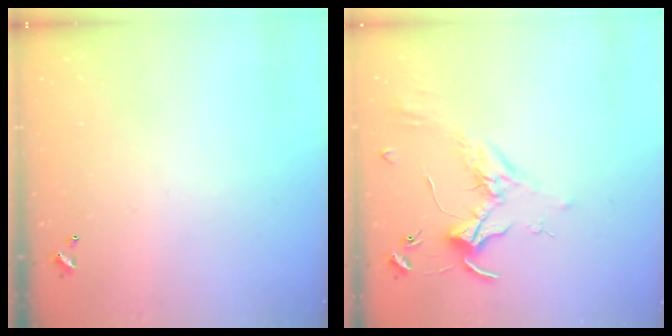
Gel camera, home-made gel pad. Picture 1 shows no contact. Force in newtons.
{"total": 1.8, "press": 1.8, "slide": 0.4}